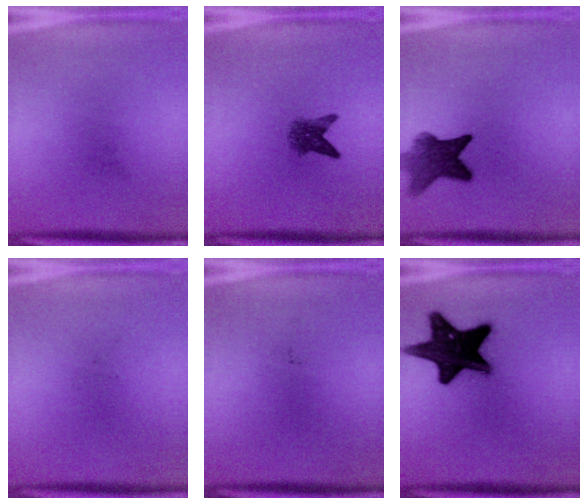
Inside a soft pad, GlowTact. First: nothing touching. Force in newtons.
{"total": 3.5}
{"total": 7.5}
{"total": 0.0}
{"total": 0.0}
{"total": 18.8}